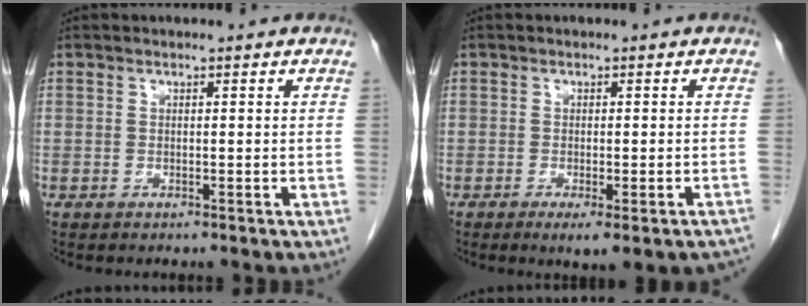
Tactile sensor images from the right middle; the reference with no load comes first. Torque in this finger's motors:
{"motor_torque": [0.51, -0.35, 0.02, 0.03]}